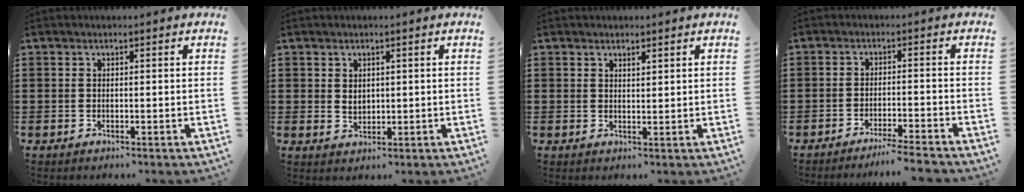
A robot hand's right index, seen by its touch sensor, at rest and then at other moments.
{"total": 1.8, "force": [0.9, 1.3, 0.8], "torque": [-0.019, 0.007, 0.017]}
{"total": 1.1, "force": [1.0, 0.3, 0.2], "torque": [-0.006, 0.001, 0.020]}
{"total": 3.5, "force": [-3.3, -0.6, 1.2], "torque": [-0.020, -0.006, -0.065]}